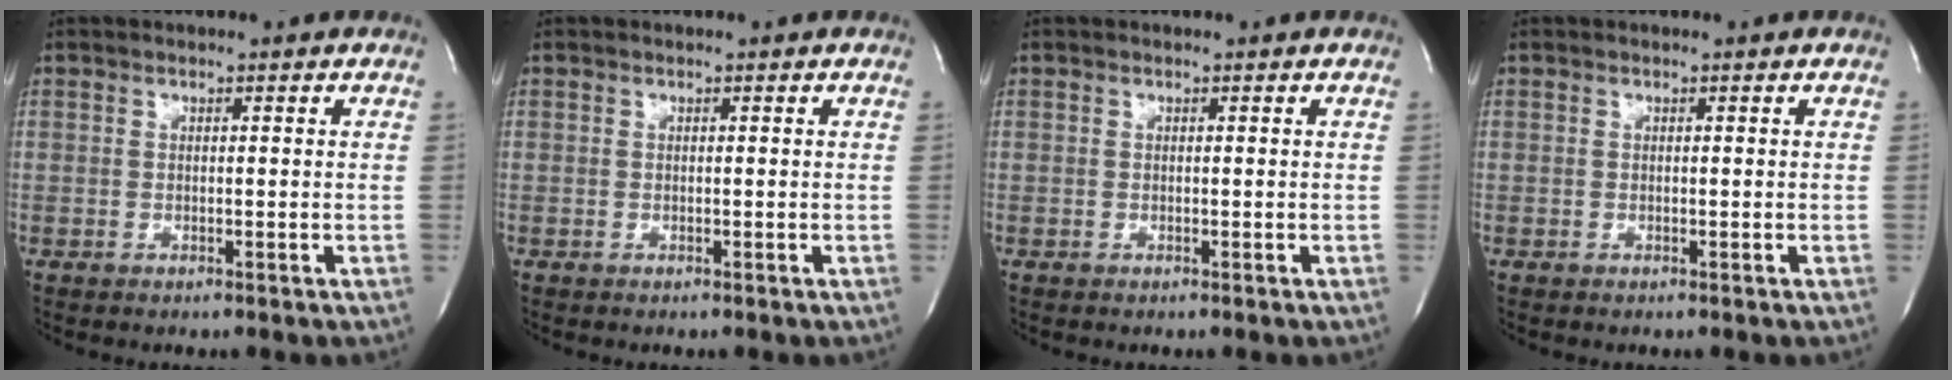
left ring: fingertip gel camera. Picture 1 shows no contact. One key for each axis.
{"total": 0.0}
{"total": 0.0}
{"total": 0.0}